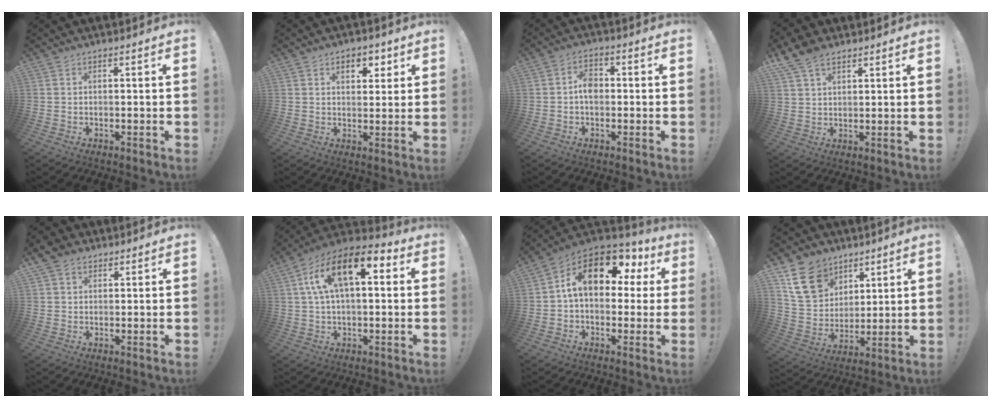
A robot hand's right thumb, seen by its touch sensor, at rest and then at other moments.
{"total": 6.5, "force": [3.0, 4.1, 4.0], "torque": [-0.049, -0.005, 0.050]}
{"total": 7.1, "force": [-0.9, 4.9, 5.1], "torque": [-0.082, 0.014, -0.015]}
{"total": 7.6, "force": [5.1, 4.0, 4.0], "torque": [-0.070, -0.018, 0.100]}
{"total": 5.1, "force": [3.0, 3.6, 2.1], "torque": [-0.026, -0.010, 0.057]}
{"total": 16.2, "force": [5.5, 7.5, 13.2], "torque": [-0.243, -0.004, 0.094]}
{"total": 16.2, "force": [5.7, 9.3, 12.0], "torque": [-0.191, -0.013, 0.099]}
{"total": 15.5, "force": [8.8, 11.4, 5.9], "torque": [-0.090, -0.046, 0.176]}